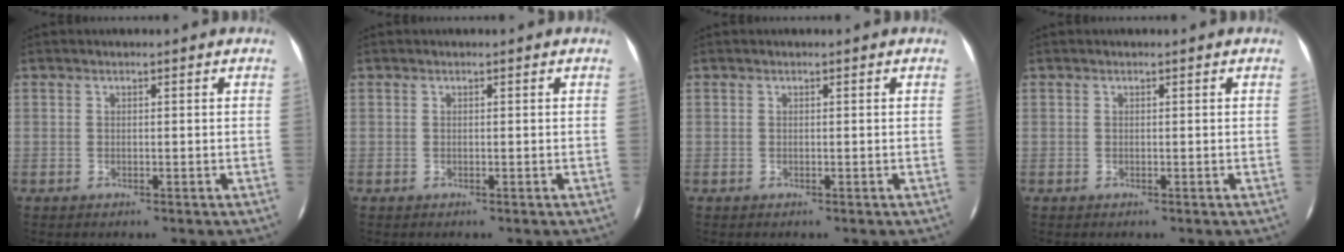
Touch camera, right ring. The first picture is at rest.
{"total": 0.0}
{"total": 0.0}
{"total": 0.0}